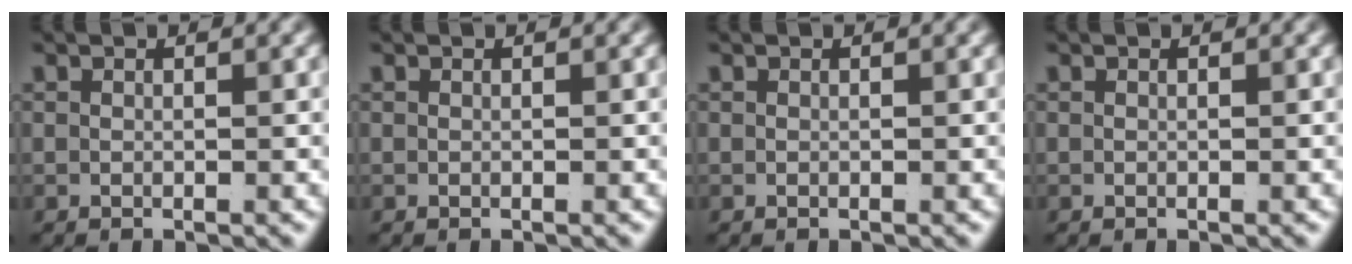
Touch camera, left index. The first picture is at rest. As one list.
[{"total": 0.0}, {"total": 0.0}, {"total": 0.0}]